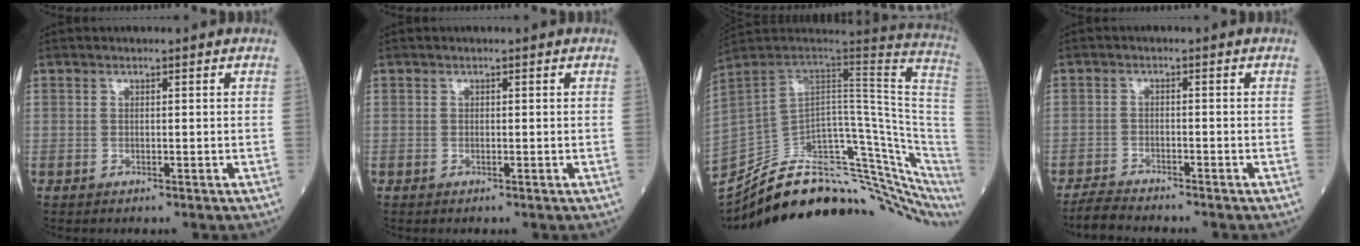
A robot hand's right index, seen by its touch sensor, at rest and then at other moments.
{"total": 0.0}
{"total": 37.9, "force": [-24.9, 12.4, 25.7], "torque": [-0.367, -0.004, -0.360]}
{"total": 5.1, "force": [-4.8, 0.8, 1.5], "torque": [-0.037, -0.016, -0.085]}